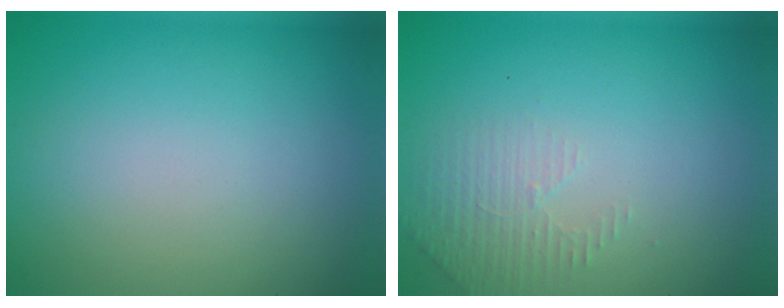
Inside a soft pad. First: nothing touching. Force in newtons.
{"total": 1.9, "press": 1.8, "slide": 0.6}